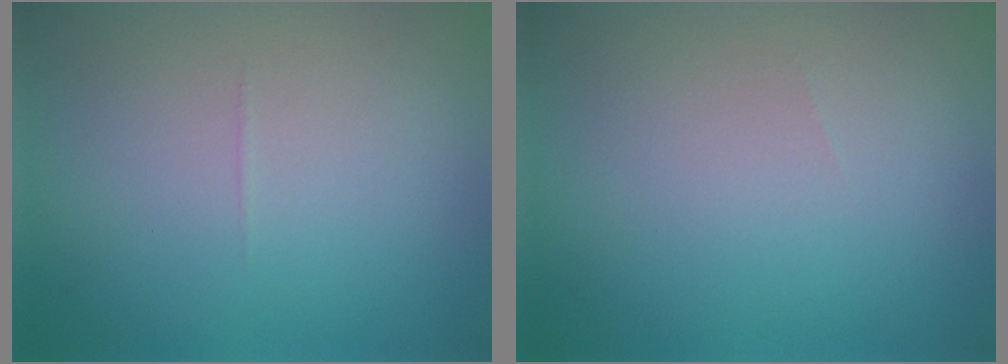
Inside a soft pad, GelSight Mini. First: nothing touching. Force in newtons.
{"total": 0.0}